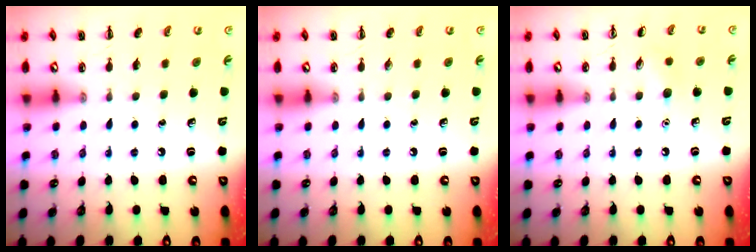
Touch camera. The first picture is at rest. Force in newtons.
{"total": 0.0}
{"total": 5.4, "press": 5.1, "slide": 1.7}